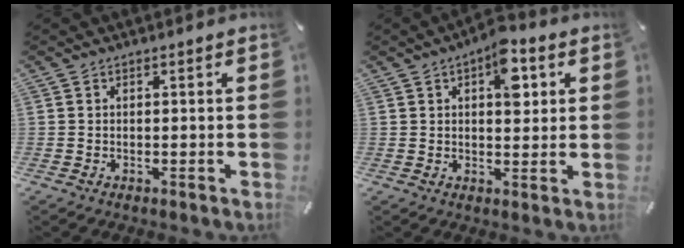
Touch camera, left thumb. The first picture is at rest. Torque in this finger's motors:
{"motor_torque": [1.48, 2.16, 1.16, -1.27, 0.45]}